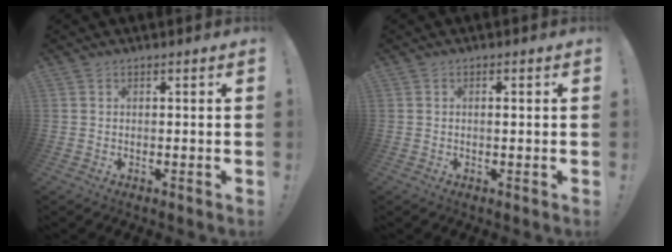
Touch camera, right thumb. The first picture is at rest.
{"total": 0.9, "force": [0.2, 0.0, 0.8], "torque": [-0.003, -0.005, -0.001]}